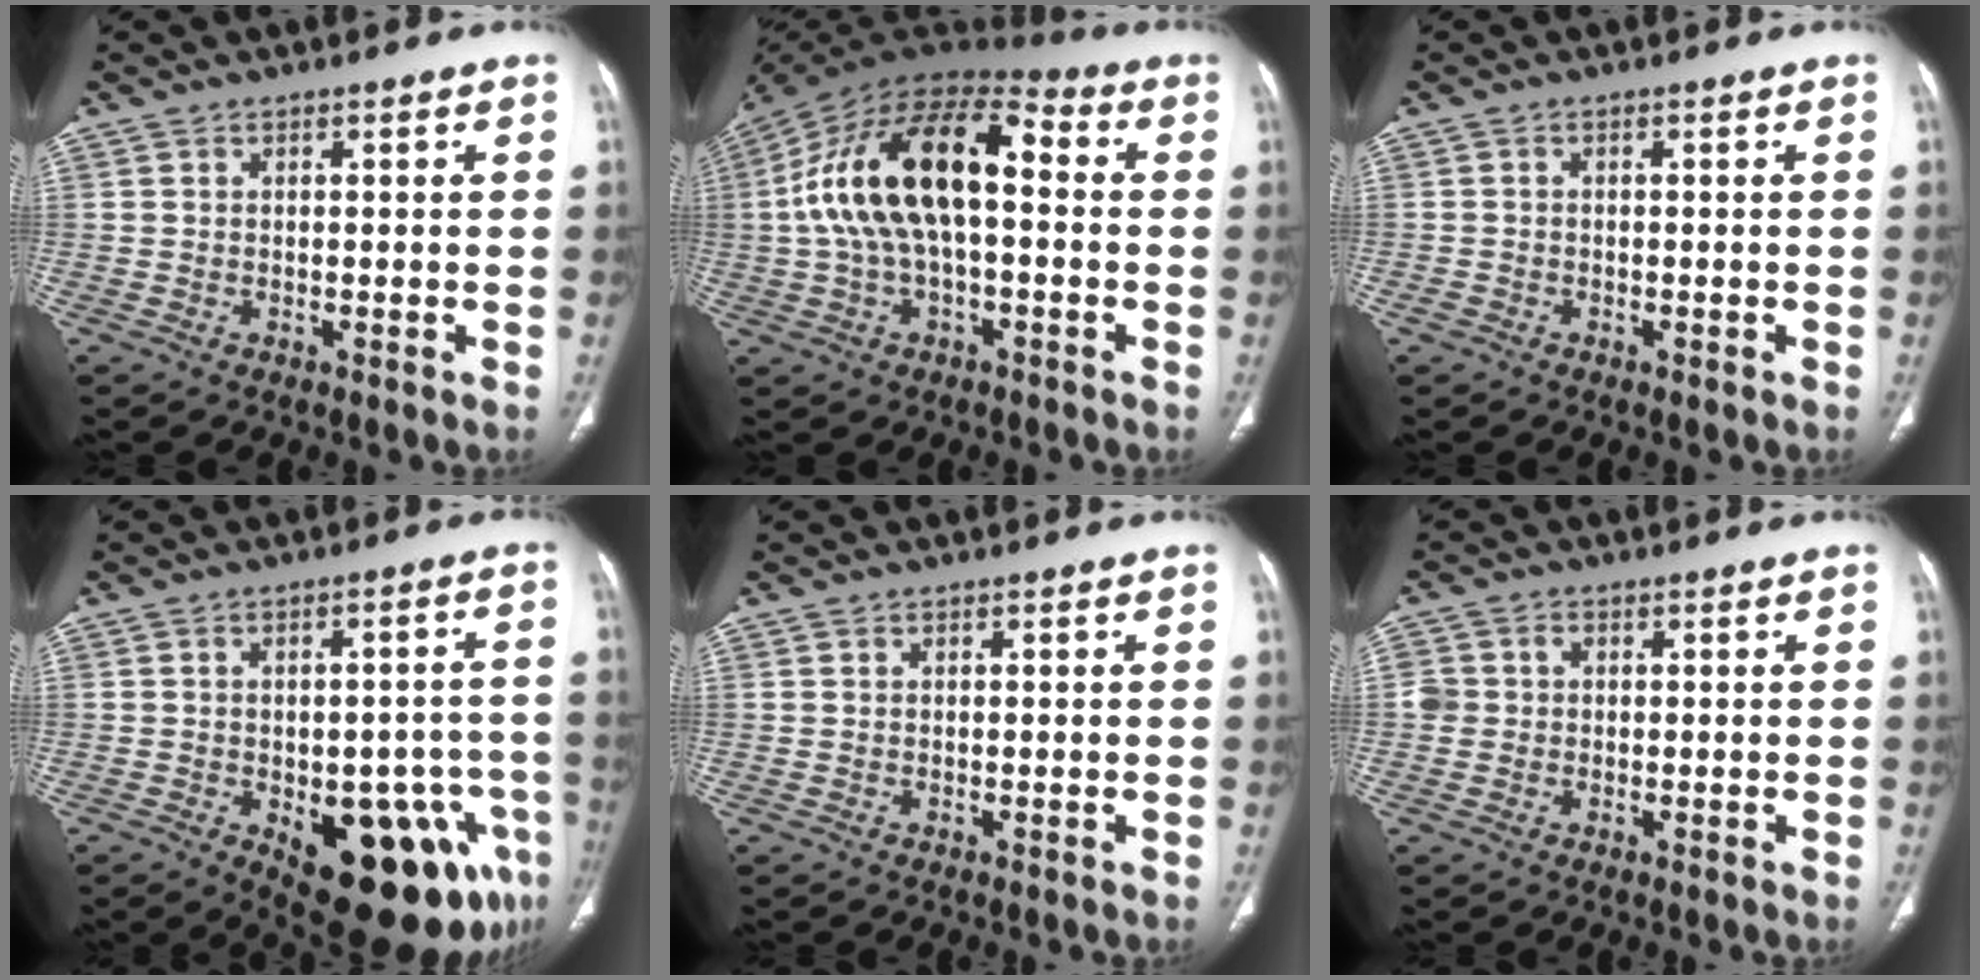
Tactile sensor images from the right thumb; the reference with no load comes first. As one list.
[{"total": 20.5, "force": [1.2, 10.3, 17.7], "torque": [-0.327, 0.048, 0.010]}, {"total": 1.1, "force": [-0.7, 0.8, 0.2], "torque": [-0.004, 0.002, -0.016]}, {"total": 20.4, "force": [-8.1, 9.4, 16.2], "torque": [-0.146, 0.022, -0.087]}, {"total": 0.0}, {"total": 3.2, "force": [0.1, 2.9, 1.1], "torque": [-0.013, 0.011, 0.003]}]